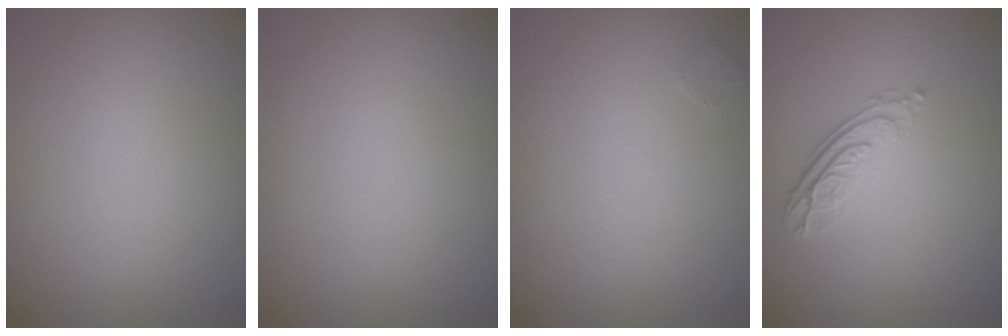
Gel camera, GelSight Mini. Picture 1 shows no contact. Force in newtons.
{"total": 0.0}
{"total": 0.7, "press": 0.7, "slide": 0.0}
{"total": 3.8, "press": 2.7, "slide": 2.6}